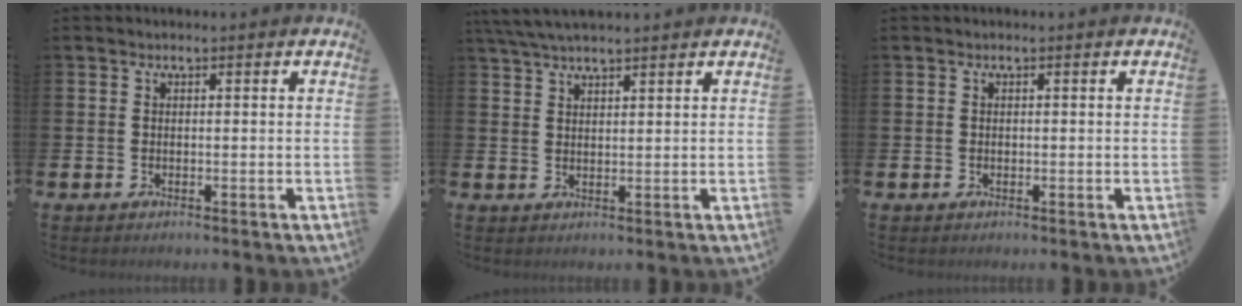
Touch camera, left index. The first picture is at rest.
{"total": 4.3, "force": [3.8, 0.7, 1.8], "torque": [-0.035, -0.010, 0.070]}
{"total": 0.0}